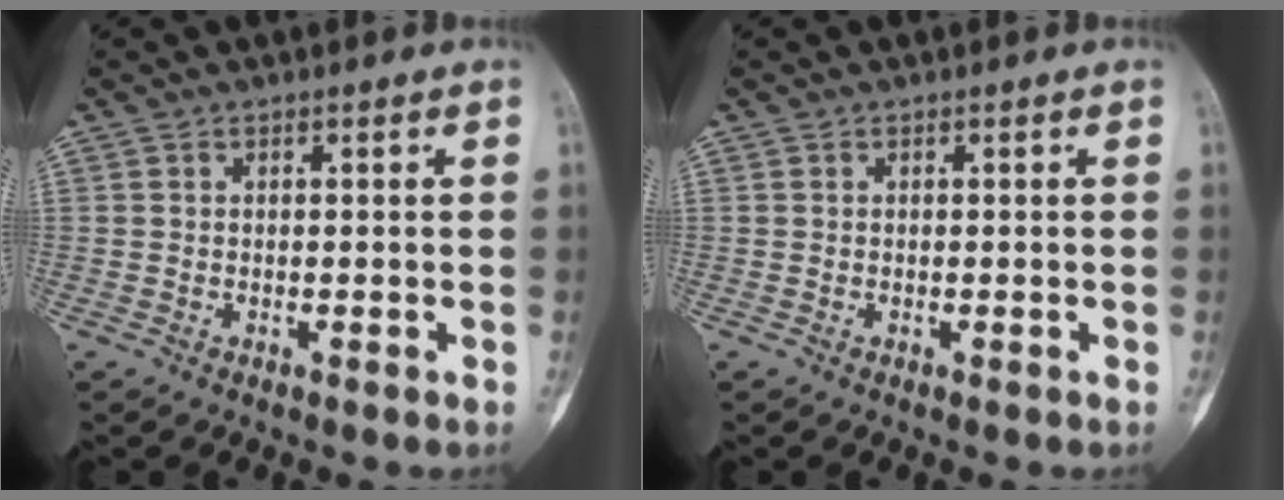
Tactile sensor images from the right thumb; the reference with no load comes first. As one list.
[{"total": 0.0}]